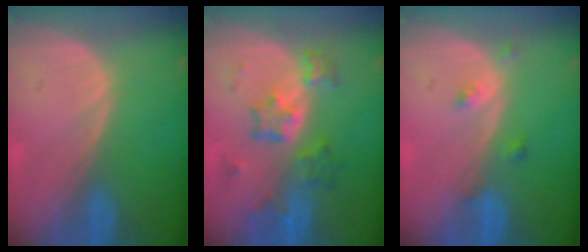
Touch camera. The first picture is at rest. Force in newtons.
{"total": 7.0, "press": 6.5, "slide": 2.6}
{"total": 1.8, "press": 1.8, "slide": 0.1}